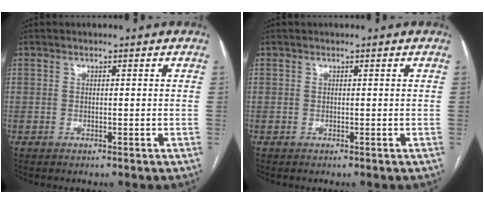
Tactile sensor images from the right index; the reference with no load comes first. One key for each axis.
{"total": 0.0}